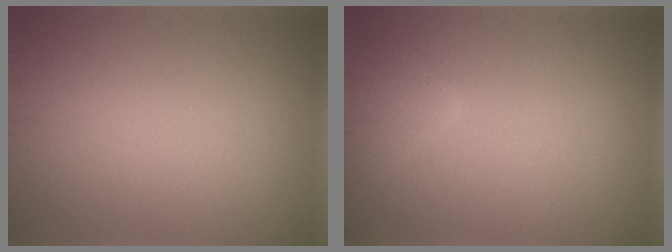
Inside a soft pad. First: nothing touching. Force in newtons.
{"total": 1.5, "press": 1.5, "slide": 0.0}